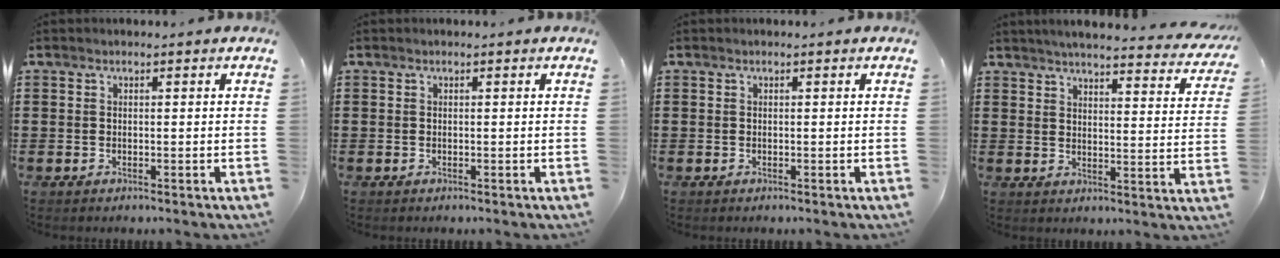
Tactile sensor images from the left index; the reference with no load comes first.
{"total": 0.0}
{"total": 0.0}
{"total": 4.4, "force": [4.2, -0.2, 1.5], "torque": [-0.047, -0.025, 0.071]}